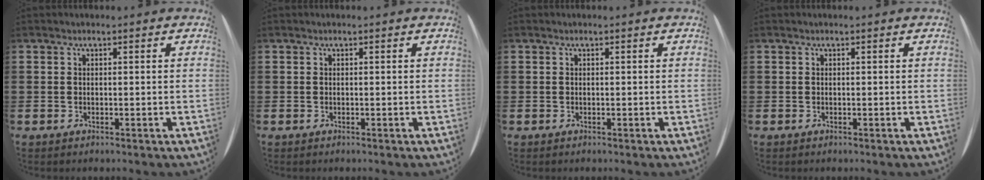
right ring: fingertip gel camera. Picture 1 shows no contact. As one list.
[{"total": 0.0}, {"total": 0.0}, {"total": 0.0}]